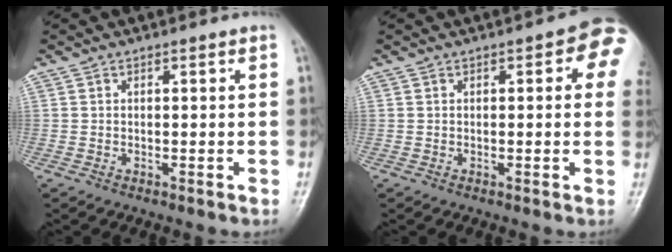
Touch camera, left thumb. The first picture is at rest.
{"total": 7.2, "force": [2.0, 2.8, 6.4], "torque": [-0.047, 0.002, 0.010]}